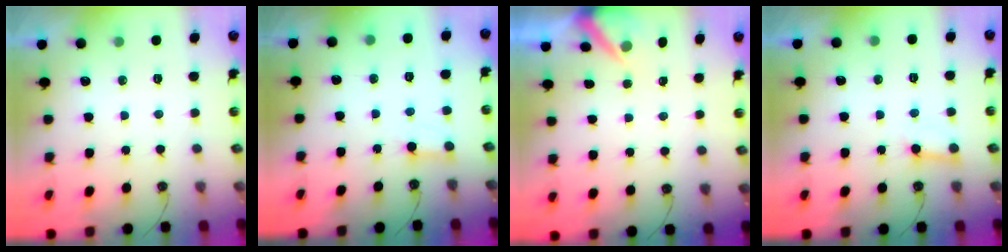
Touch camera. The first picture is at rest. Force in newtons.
{"total": 2.3, "press": 2.3, "slide": 0.2}
{"total": 3.7, "press": 3.7, "slide": 0.3}
{"total": 7.0, "press": 7.0, "slide": 0.6}